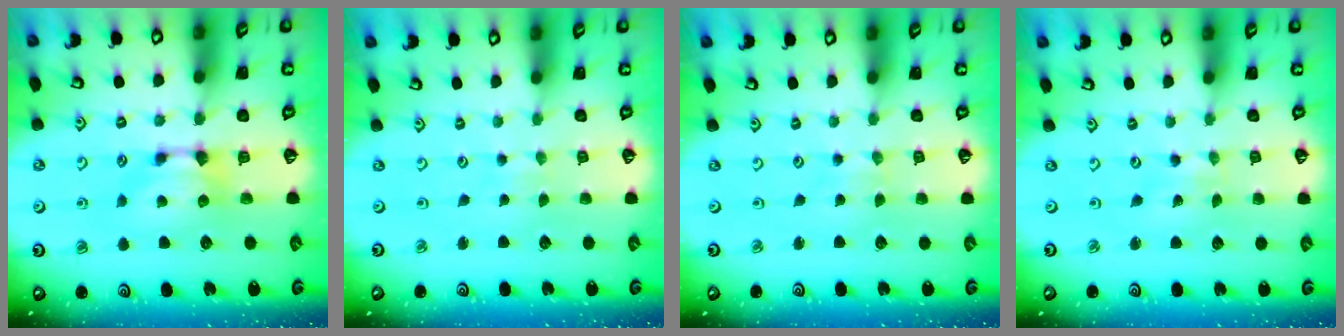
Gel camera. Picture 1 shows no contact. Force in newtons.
{"total": 4.8, "press": 4.8, "slide": 0.2}
{"total": 3.4, "press": 3.4, "slide": 0.1}
{"total": 4.3, "press": 4.3, "slide": 0.2}